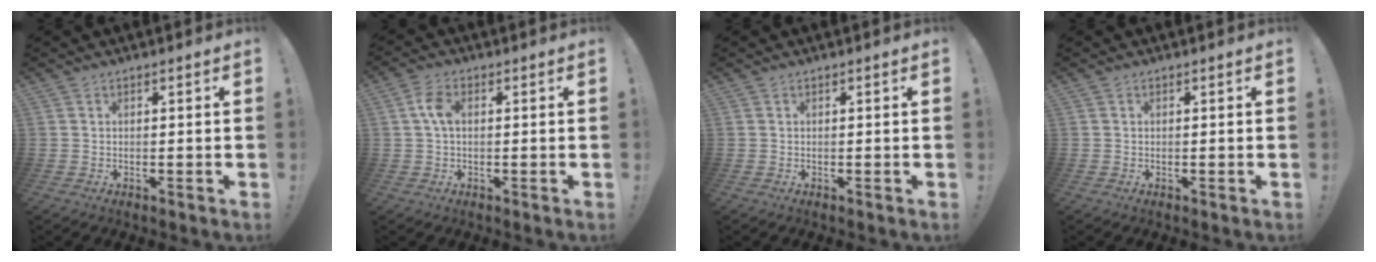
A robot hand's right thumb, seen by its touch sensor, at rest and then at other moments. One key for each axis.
{"total": 5.1, "fx": 0.6, "fy": 3.0, "fz": 4.1, "tx": -0.076, "ty": 0.007, "tz": 0.010}
{"total": 0.0}
{"total": 0.0}